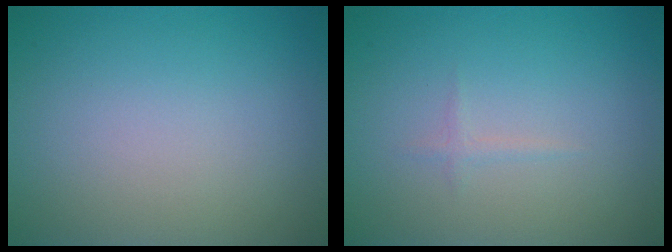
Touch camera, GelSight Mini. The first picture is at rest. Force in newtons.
{"total": 0.6, "press": 0.6, "slide": 0.0}